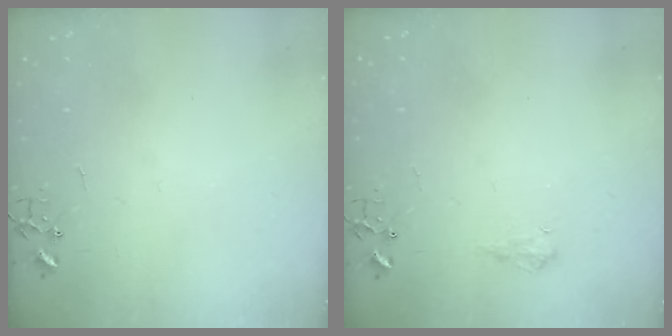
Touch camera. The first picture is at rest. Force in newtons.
{"total": 6.8, "press": 6.8, "slide": 0.8}